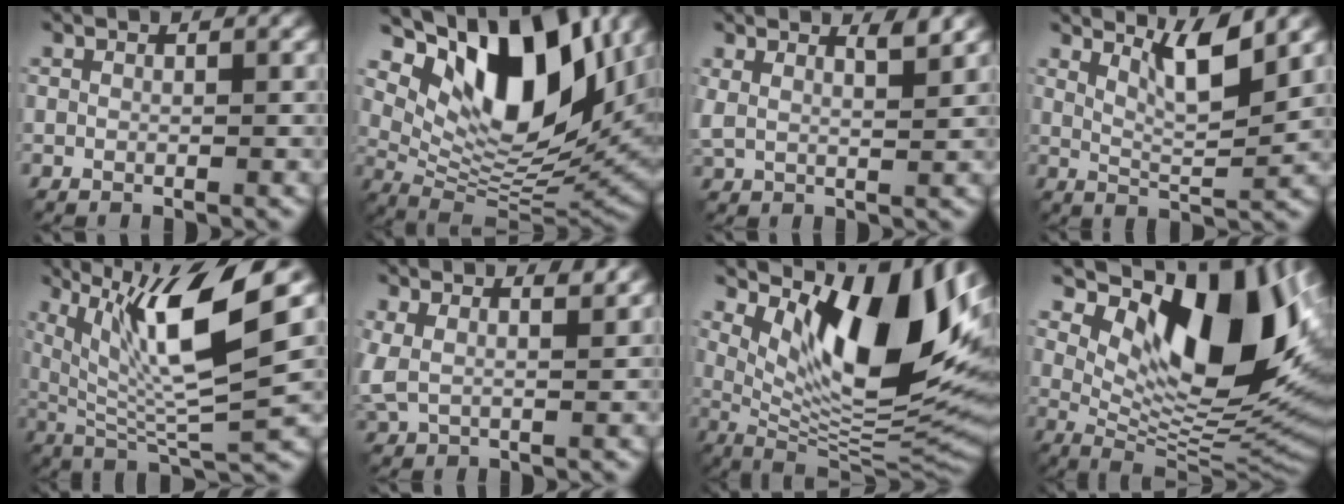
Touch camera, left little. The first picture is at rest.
{"total": 13.2, "force": [6.1, 6.3, 9.9], "torque": [-0.158, -0.005, 0.114]}
{"total": 2.8, "force": [2.0, 0.8, 1.8], "torque": [-0.032, -0.002, 0.033]}
{"total": 4.4, "force": [2.6, 0.7, 3.4], "torque": [-0.067, -0.008, 0.049]}
{"total": 10.9, "force": [4.2, 2.3, 9.8], "torque": [-0.175, -0.001, 0.083]}
{"total": 3.8, "force": [2.2, 1.8, 2.6], "torque": [-0.068, 0.006, 0.041]}
{"total": 14.0, "force": [4.6, 5.1, 12.2], "torque": [-0.179, -0.005, 0.082]}
{"total": 14.2, "force": [5.0, 6.6, 11.5], "torque": [-0.164, -0.002, 0.094]}